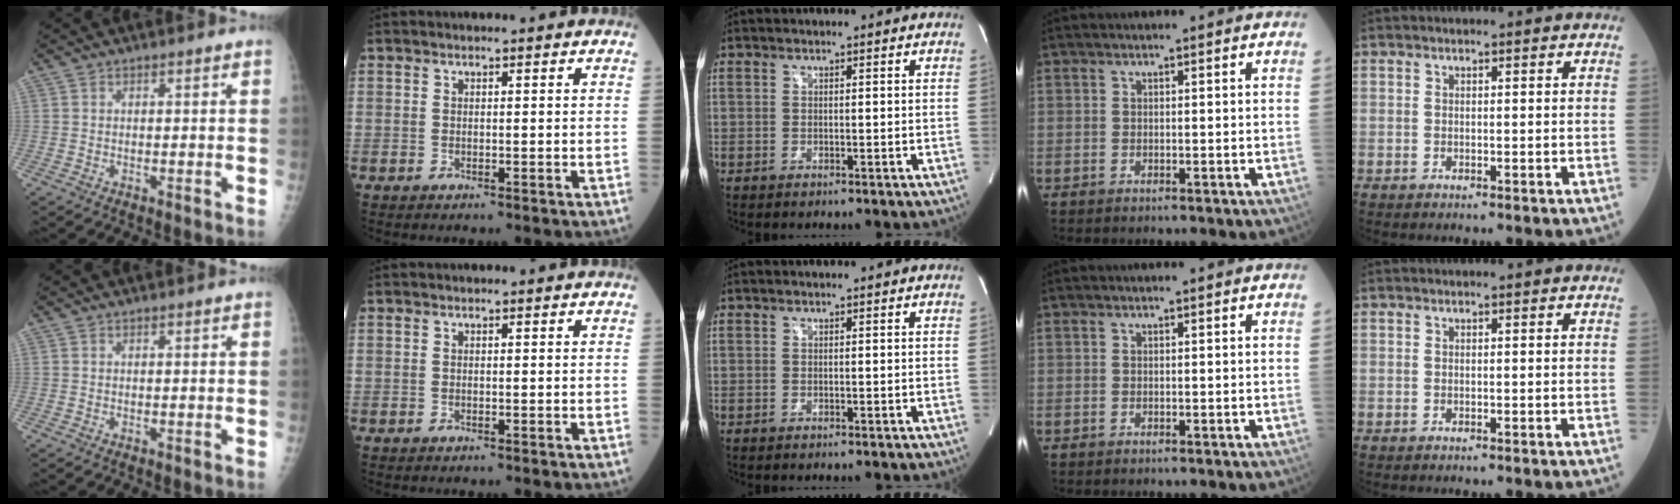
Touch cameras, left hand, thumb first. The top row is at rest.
{}